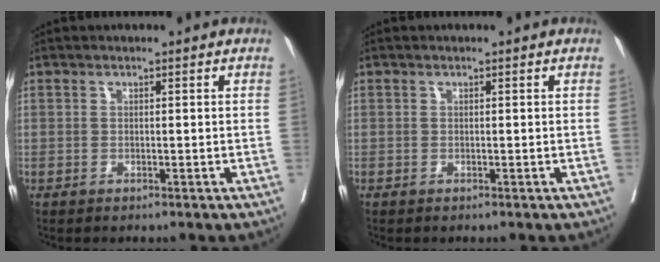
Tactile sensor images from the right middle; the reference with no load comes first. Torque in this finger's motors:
{"motor_torque": [0.14, -0.27, -0.02, -0.01]}